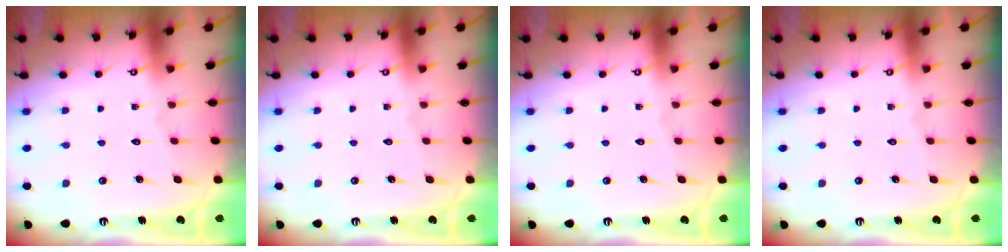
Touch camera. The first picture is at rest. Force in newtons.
{"total": 0.0}
{"total": 0.0}
{"total": 0.0}